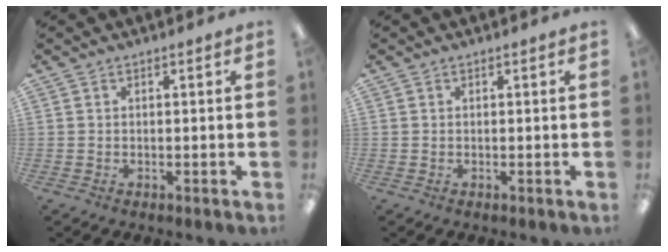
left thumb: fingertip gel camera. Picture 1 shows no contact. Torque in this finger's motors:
{"motor_torque": [-0.03, 0.02, -0.09, 0.02, 0.00]}